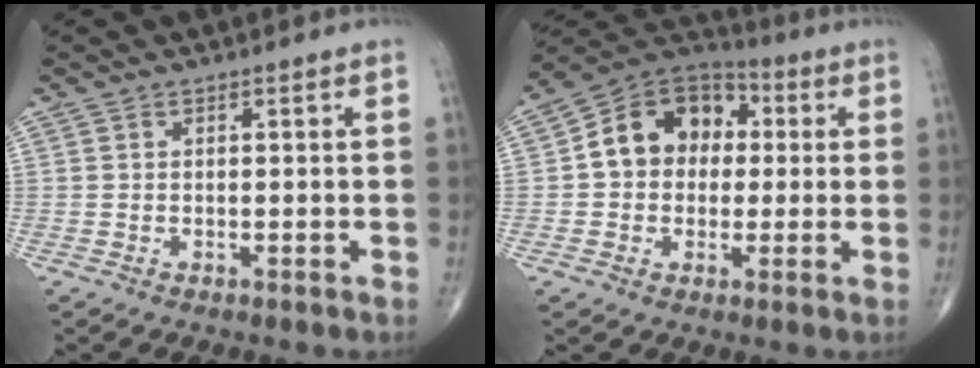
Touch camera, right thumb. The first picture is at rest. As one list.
[{"total": 13.8, "force": [1.5, 11.0, 8.2], "torque": [-0.096, 0.030, 0.013]}]